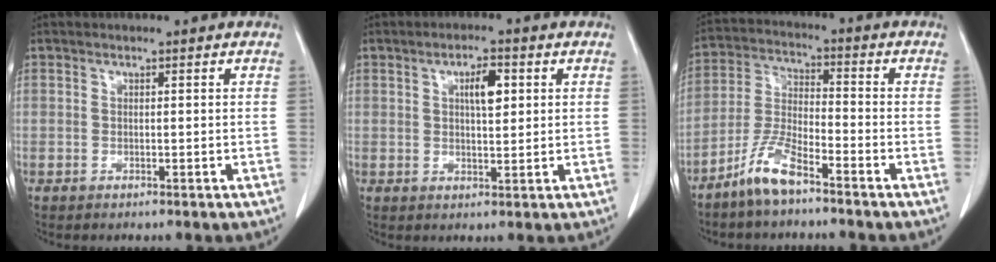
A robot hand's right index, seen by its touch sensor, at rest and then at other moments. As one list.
[{"total": 4.4, "force": [1.4, 1.3, 3.9], "torque": [-0.066, 0.004, 0.022]}, {"total": 7.7, "force": [-5.7, 1.3, 5.1], "torque": [-0.119, -0.012, -0.118]}]